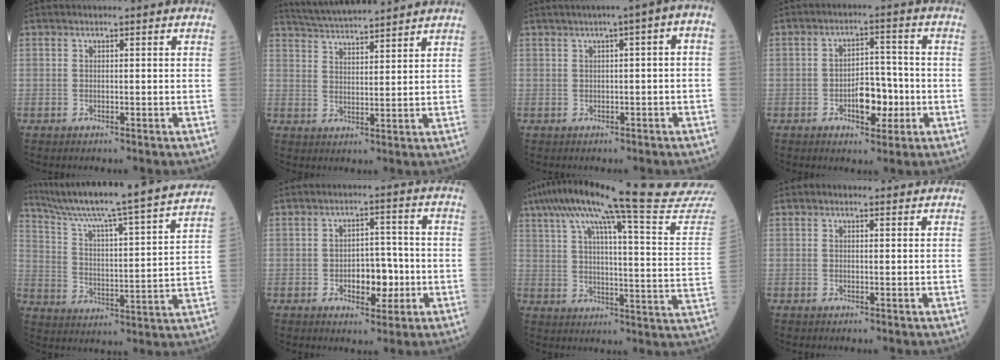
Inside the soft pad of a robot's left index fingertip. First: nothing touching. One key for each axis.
{"total": 11.2, "fx": 10.4, "fy": 0.1, "fz": 4.2, "tx": -0.081, "ty": 0.020, "tz": 0.164}
{"total": 4.8, "fx": 0.5, "fy": 1.0, "fz": 4.6, "tx": -0.062, "ty": 0.023, "tz": 0.001}
{"total": 6.0, "fx": -2.1, "fy": 3.1, "fz": 4.7, "tx": -0.071, "ty": 0.010, "tz": -0.032}
{"total": 25.5, "fx": 22.6, "fy": -1.3, "fz": 11.9, "tx": -0.200, "ty": -0.043, "tz": 0.320}
{"total": 5.5, "fx": -1.5, "fy": 3.2, "fz": 4.3, "tx": -0.058, "ty": 0.009, "tz": -0.020}
{"total": 28.4, "fx": 25.0, "fy": -1.7, "fz": 13.5, "tx": -0.216, "ty": -0.073, "tz": 0.318}
{"total": 1.0, "fx": 0.7, "fy": 0.6, "fz": 0.5, "tx": -0.012, "ty": 0.008, "tz": 0.006}